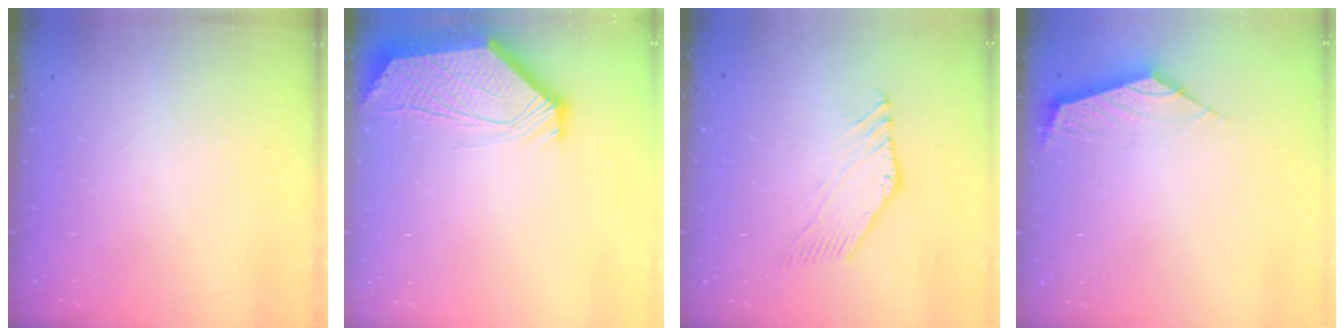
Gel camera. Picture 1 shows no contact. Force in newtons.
{"total": 2.6, "press": 2.6, "slide": 0.5}
{"total": 1.8, "press": 1.8, "slide": 0.5}
{"total": 2.4, "press": 2.3, "slide": 0.6}